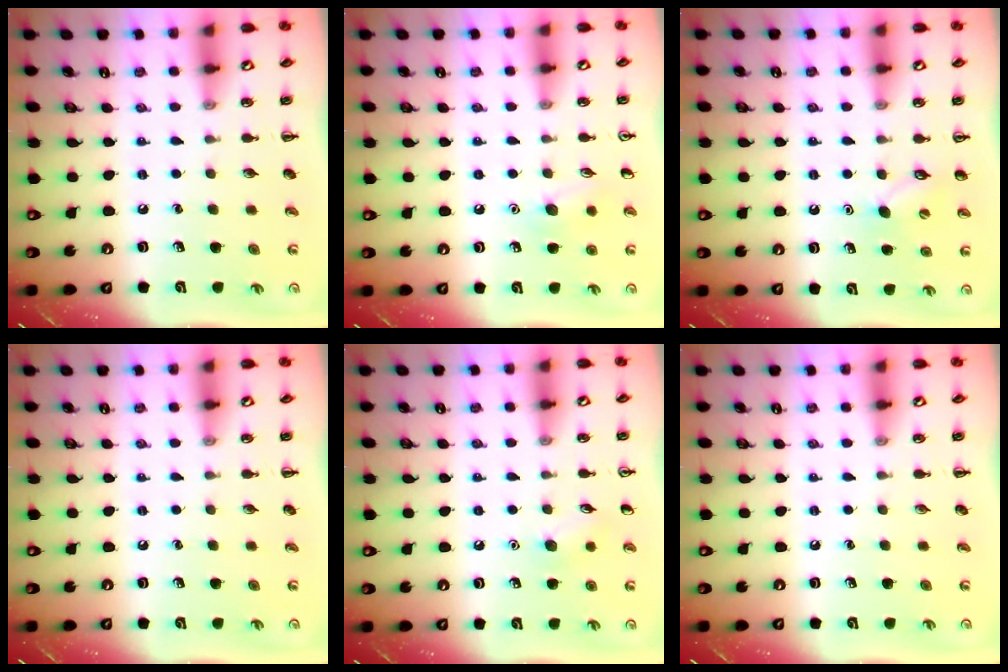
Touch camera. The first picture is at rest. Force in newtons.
{"total": 7.6, "press": 7.3, "slide": 1.9}
{"total": 5.5, "press": 5.3, "slide": 1.4}
{"total": 0.0}
{"total": 5.9, "press": 5.6, "slide": 1.9}
{"total": 0.0}